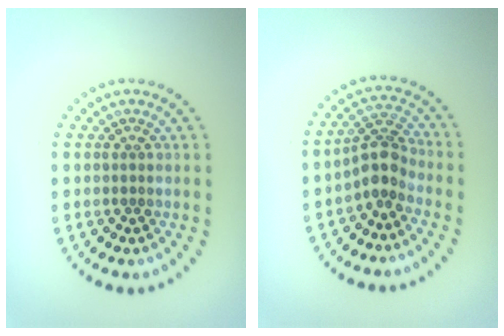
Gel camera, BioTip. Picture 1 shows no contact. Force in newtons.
{"total": 2.9, "press": 2.1, "slide": 1.9}